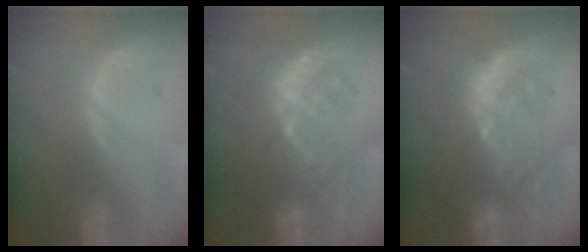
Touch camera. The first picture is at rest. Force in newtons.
{"total": 9.3, "press": 8.6, "slide": 3.5}
{"total": 10.5, "press": 9.6, "slide": 4.1}